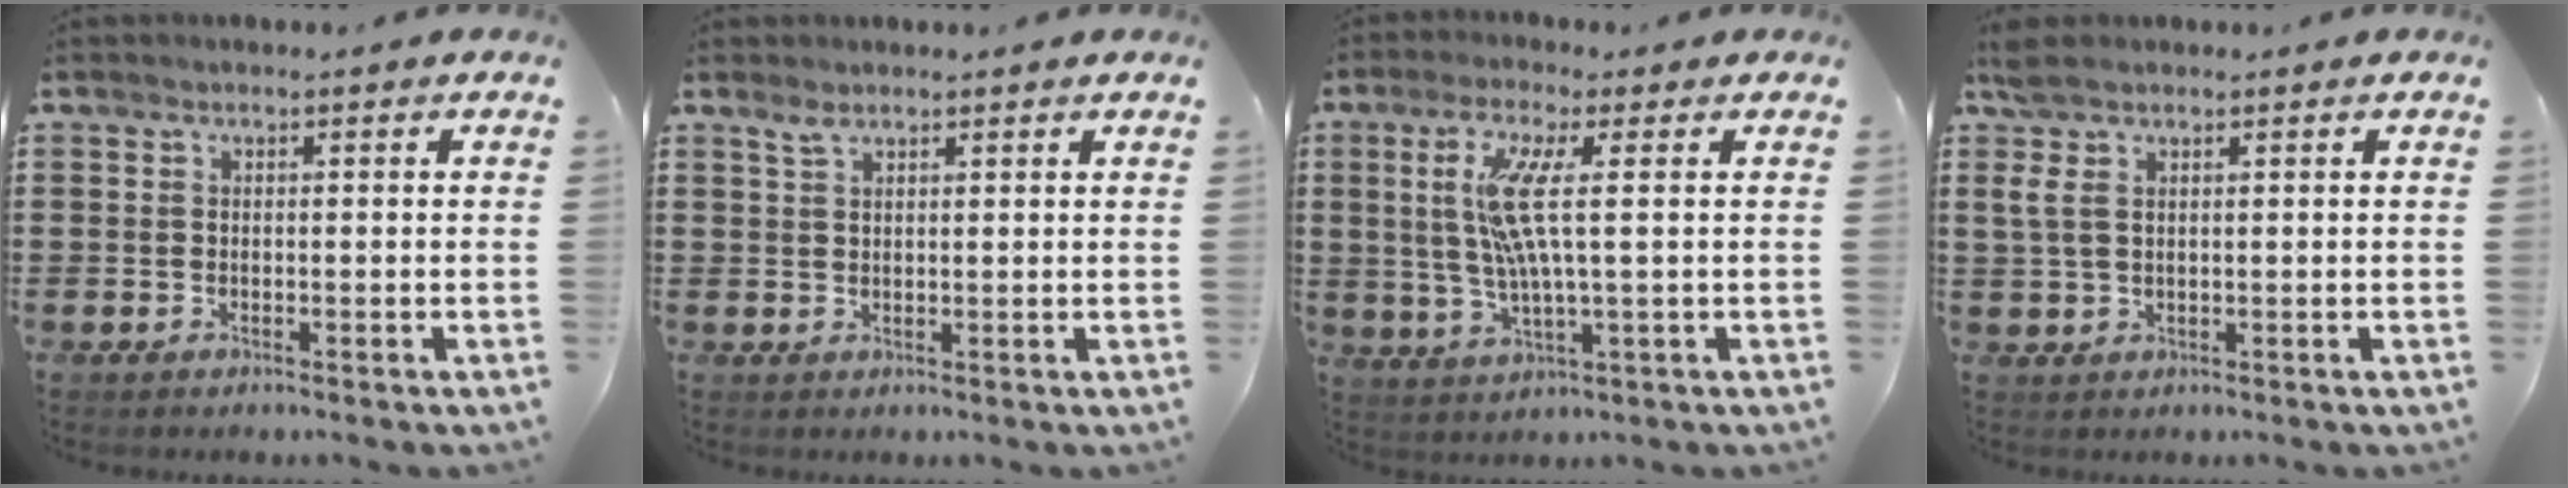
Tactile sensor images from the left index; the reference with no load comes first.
{"total": 1.9, "force": [1.6, 0.5, 0.9], "torque": [-0.023, 0.003, 0.029]}
{"total": 9.0, "force": [1.9, 1.0, 8.7], "torque": [-0.193, -0.012, 0.022]}
{"total": 3.2, "force": [1.5, 1.2, 2.5], "torque": [-0.063, 0.002, 0.025]}